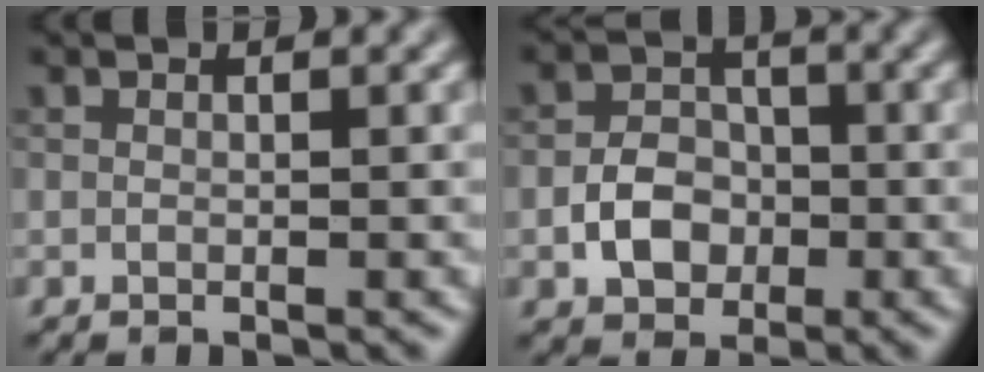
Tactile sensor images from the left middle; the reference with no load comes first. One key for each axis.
{"total": 3.6, "fx": -1.1, "fy": 2.8, "fz": 1.9, "tx": -0.028, "ty": 0.004, "tz": -0.022}